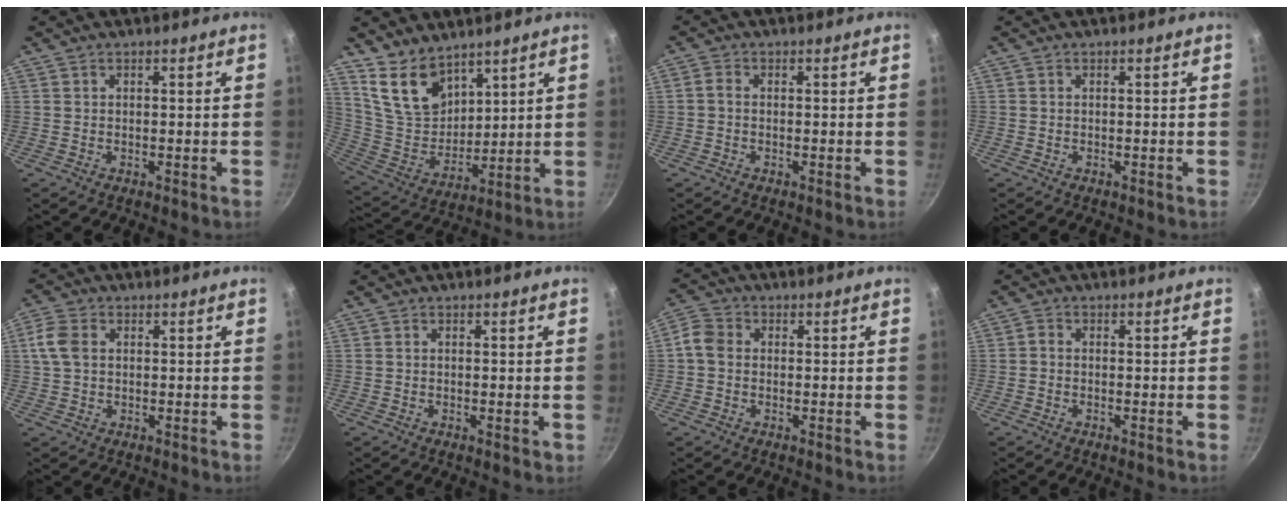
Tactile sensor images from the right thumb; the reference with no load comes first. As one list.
[{"total": 12.3, "force": [8.6, 6.9, 5.6], "torque": [-0.077, -0.060, 0.182]}, {"total": 1.5, "force": [-0.3, 1.1, 1.0], "torque": [-0.023, 0.008, -0.010]}, {"total": 0.0}, {"total": 5.3, "force": [0.8, 3.8, 3.6], "torque": [-0.071, 0.008, 0.010]}, {"total": 1.3, "force": [-0.3, 0.4, 1.2], "torque": [-0.018, -0.001, -0.005]}, {"total": 4.4, "force": [-0.3, 3.8, 2.3], "torque": [-0.039, 0.011, -0.024]}, {"total": 1.5, "force": [-0.7, 0.6, 1.1], "torque": [-0.035, 0.009, -0.021]}]